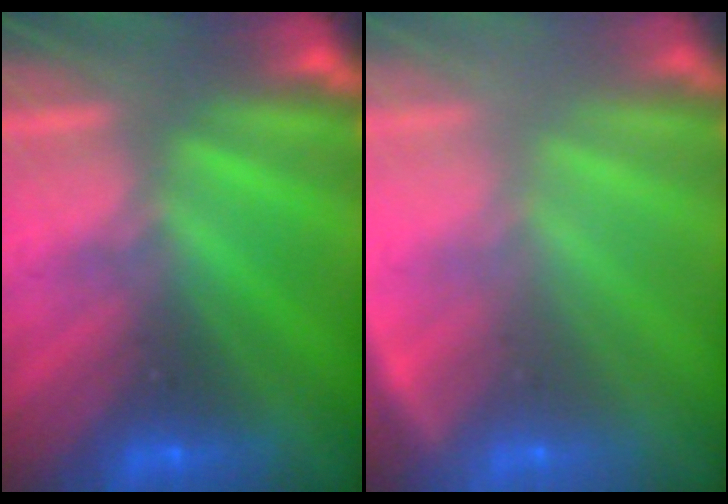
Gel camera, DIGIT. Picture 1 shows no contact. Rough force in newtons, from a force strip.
{"total": 2.4}